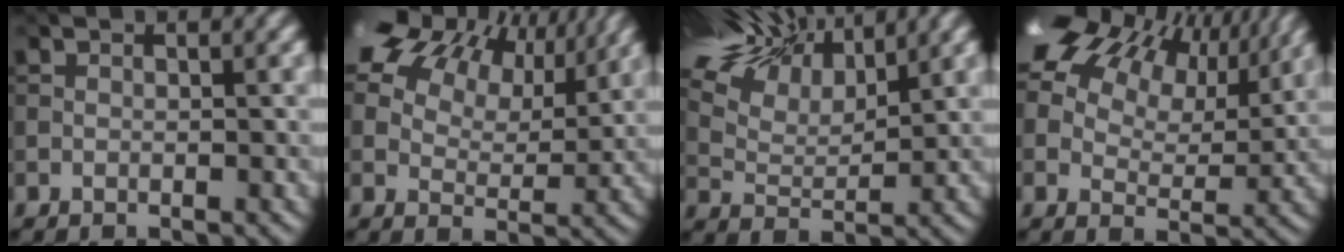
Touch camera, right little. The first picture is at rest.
{"total": 13.1, "force": [8.3, 7.3, 7.0], "torque": [-0.175, 0.026, 0.162]}
{"total": 9.7, "force": [7.7, 3.0, 5.1], "torque": [-0.145, 0.027, 0.148]}
{"total": 15.3, "force": [8.9, 8.5, 9.0], "torque": [-0.207, 0.048, 0.166]}